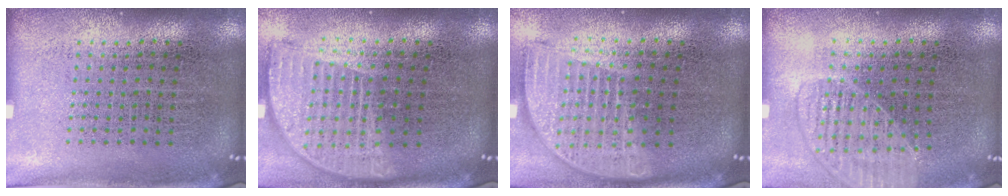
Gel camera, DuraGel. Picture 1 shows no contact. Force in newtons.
{"total": 1.9, "press": 1.5, "slide": 1.2}
{"total": 1.8, "press": 1.5, "slide": 1.0}
{"total": 1.4, "press": 1.4, "slide": 0.3}